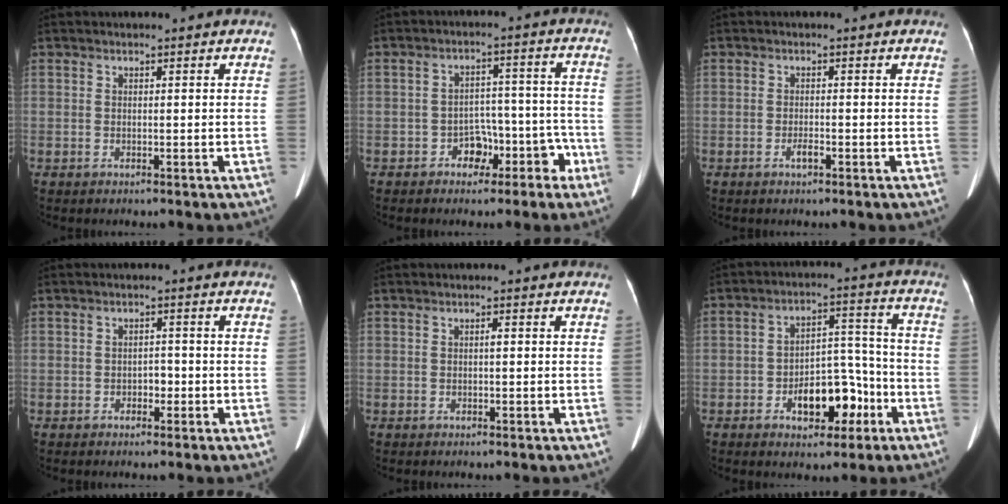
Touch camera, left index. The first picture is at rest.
{"total": 6.3, "force": [-3.7, 4.2, 2.8], "torque": [-0.035, 0.046, -0.051]}
{"total": 1.3, "force": [-0.9, 0.3, 1.0], "torque": [-0.021, -0.001, -0.015]}
{"total": 2.0, "force": [-0.9, 1.2, 1.2], "torque": [-0.014, 0.006, -0.015]}
{"total": 0.8, "force": [-0.2, 0.3, 0.7], "torque": [-0.011, 0.002, -0.005]}
{"total": 9.6, "force": [-4.5, 5.0, 6.9], "torque": [-0.103, 0.032, -0.064]}